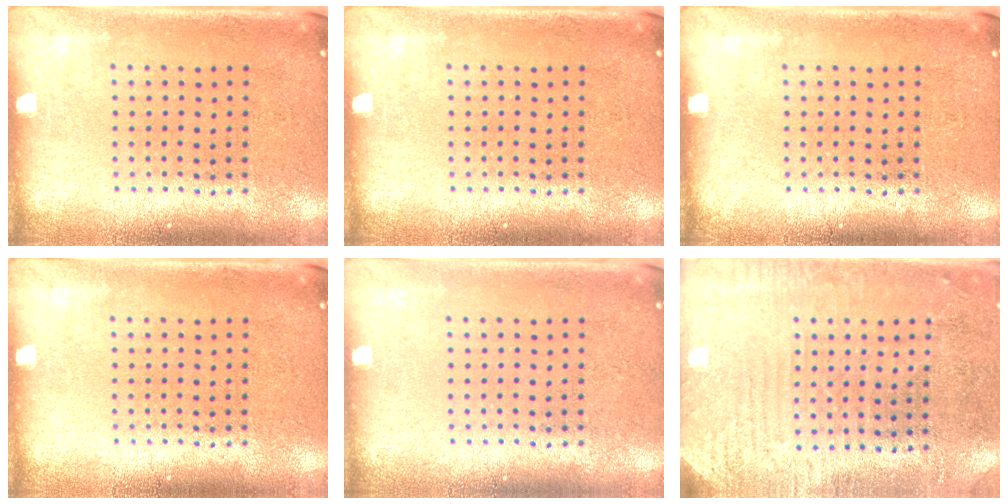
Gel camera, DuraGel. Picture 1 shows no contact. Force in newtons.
{"total": 0.0}
{"total": 0.0}
{"total": 0.0}
{"total": 0.0}
{"total": 2.8, "press": 2.6, "slide": 1.2}